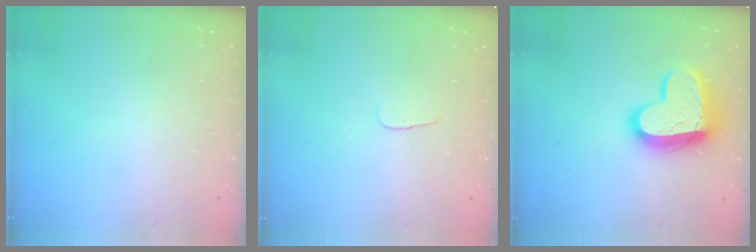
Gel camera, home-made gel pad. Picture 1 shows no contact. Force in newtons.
{"total": 2.9, "press": 2.8, "slide": 0.3}
{"total": 16.2, "press": 16.1, "slide": 1.4}